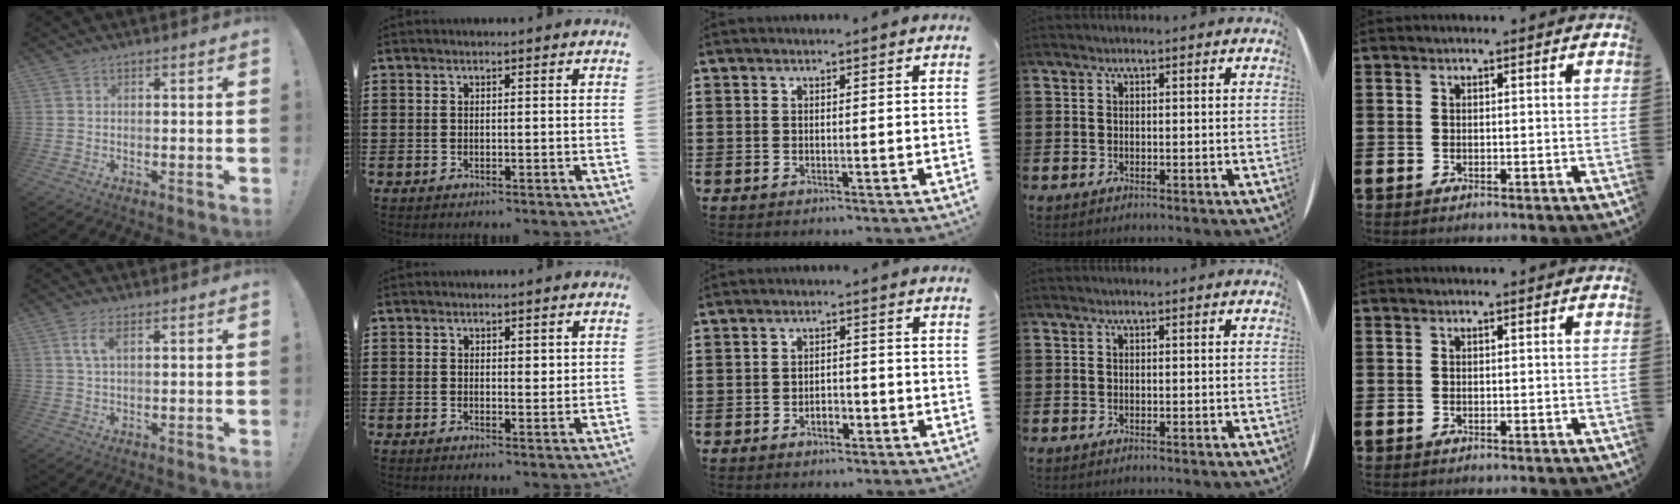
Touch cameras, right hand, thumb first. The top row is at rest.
{"thumb": {"total": 4.3, "force": [2.0, 1.7, 3.4], "torque": [-0.061, -0.001, 0.035]}, "index": {"total": 1.3, "force": [0.8, 0.7, 0.7], "torque": [-0.006, 0.002, 0.011]}, "middle": {"total": 2.8, "force": [-1.5, 1.4, 1.9], "torque": [-0.028, 0.001, -0.031]}}